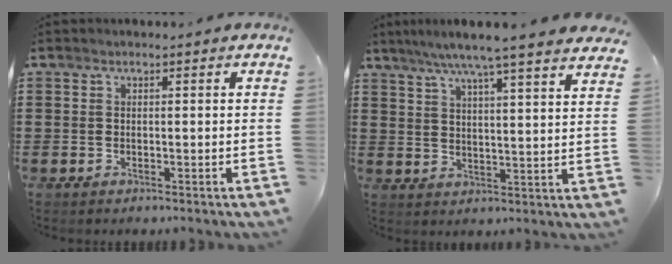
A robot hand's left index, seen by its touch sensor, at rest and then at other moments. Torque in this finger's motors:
{"motor_torque": [2.14, 0.00, 0.88, 0.21]}